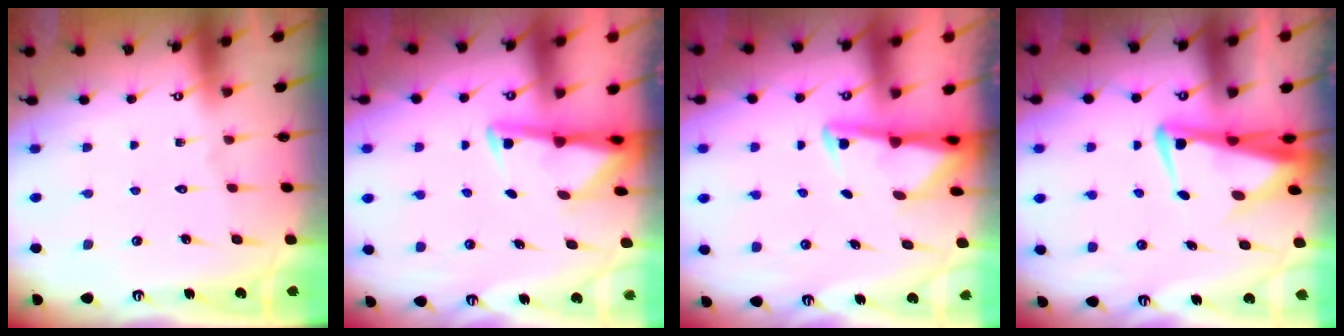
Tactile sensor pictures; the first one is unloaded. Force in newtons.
{"total": 2.8, "press": 2.7, "slide": 0.7}
{"total": 2.7, "press": 2.7, "slide": 0.7}
{"total": 4.9, "press": 4.8, "slide": 1.2}